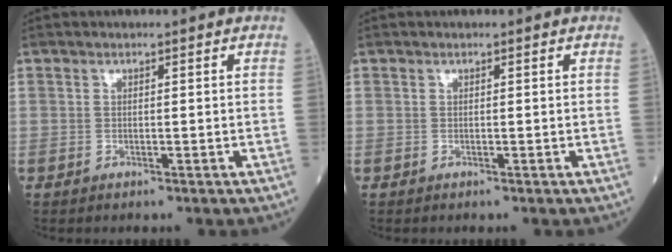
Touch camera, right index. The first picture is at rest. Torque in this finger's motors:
{"motor_torque": [0.01, -0.01, 0.00, -0.01]}